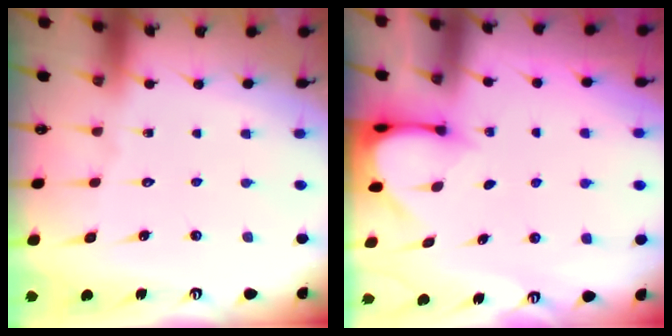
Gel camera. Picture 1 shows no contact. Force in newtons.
{"total": 3.3, "press": 3.3, "slide": 0.3}